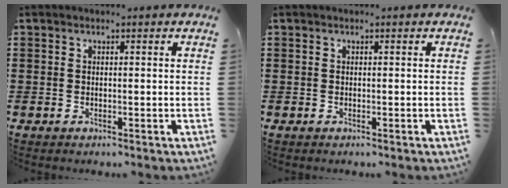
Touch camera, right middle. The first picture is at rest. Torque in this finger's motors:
{"motor_torque": [-0.33, -0.40, 0.00, -0.02]}